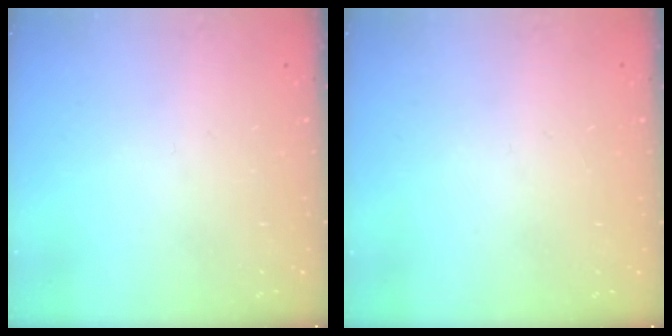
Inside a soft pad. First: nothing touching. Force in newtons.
{"total": 0.0}